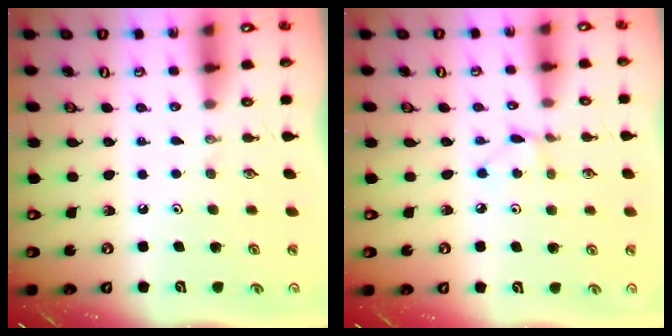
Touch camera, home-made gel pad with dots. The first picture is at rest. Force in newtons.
{"total": 2.7, "press": 2.7, "slide": 0.3}